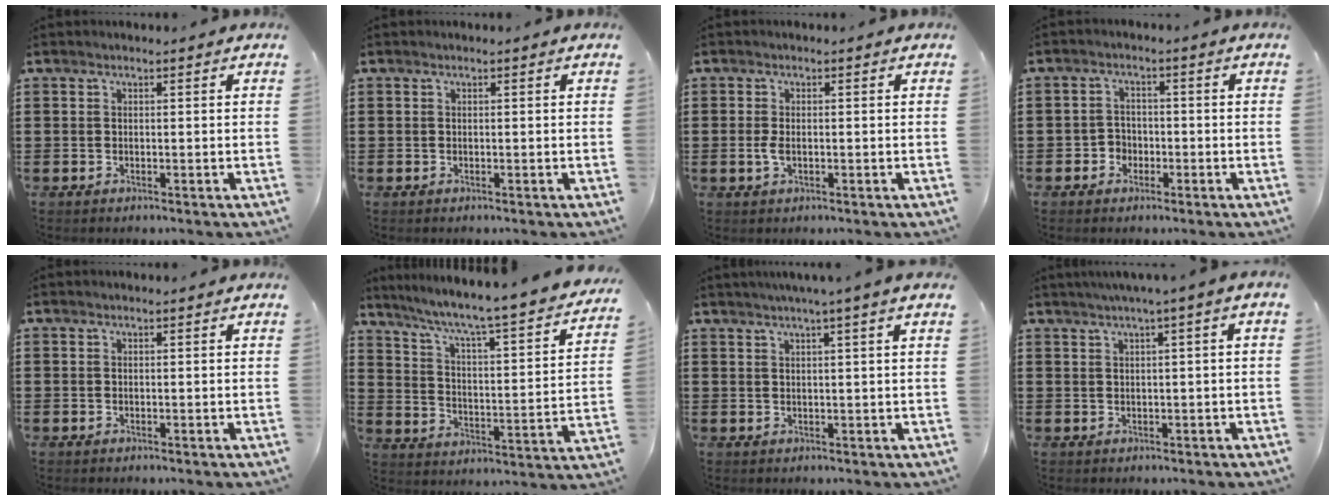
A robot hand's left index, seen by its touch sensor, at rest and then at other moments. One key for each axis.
{"total": 0.0}
{"total": 1.8, "fx": -0.3, "fy": 0.8, "fz": 1.6, "tx": -0.046, "ty": -0.004, "tz": -0.011}
{"total": 2.5, "fx": -1.4, "fy": 2.0, "fz": 0.5, "tx": -0.016, "ty": 0.006, "tz": -0.031}
{"total": 0.0}
{"total": 5.4, "fx": 4.4, "fy": -0.4, "fz": 3.0, "tx": -0.080, "ty": -0.049, "tz": 0.062}
{"total": 2.3, "fx": 1.4, "fy": -0.8, "fz": 1.6, "tx": -0.030, "ty": -0.002, "tz": 0.024}
{"total": 1.6, "fx": 0.2, "fy": -0.3, "fz": 1.6, "tx": -0.027, "ty": -0.005, "tz": 0.002}